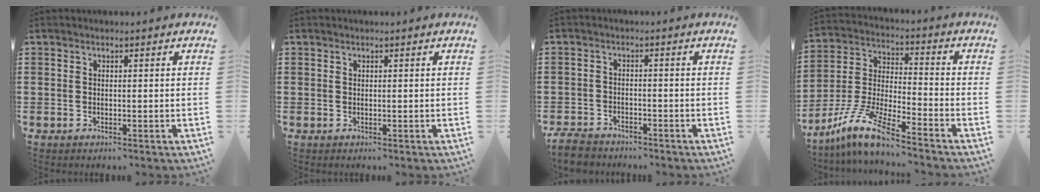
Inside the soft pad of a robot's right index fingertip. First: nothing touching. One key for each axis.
{"total": 0.0}
{"total": 3.4, "fx": -3.2, "fy": 0.9, "fz": 0.8, "tx": -0.030, "ty": 0.000, "tz": -0.070}
{"total": 9.6, "fx": -8.0, "fy": 0.7, "fz": 5.3, "tx": -0.135, "ty": -0.002, "tz": -0.167}